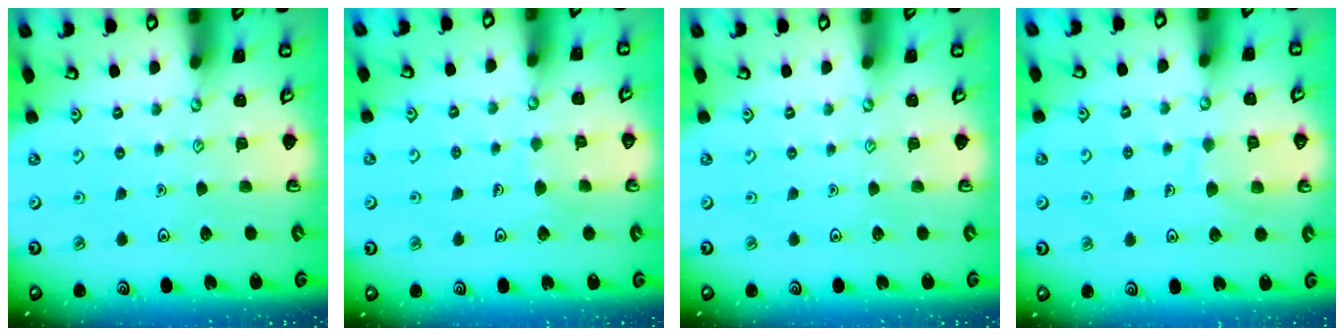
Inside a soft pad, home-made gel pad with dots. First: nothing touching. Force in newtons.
{"total": 4.1, "press": 4.1, "slide": 0.2}
{"total": 0.0}
{"total": 7.3, "press": 7.3, "slide": 0.7}